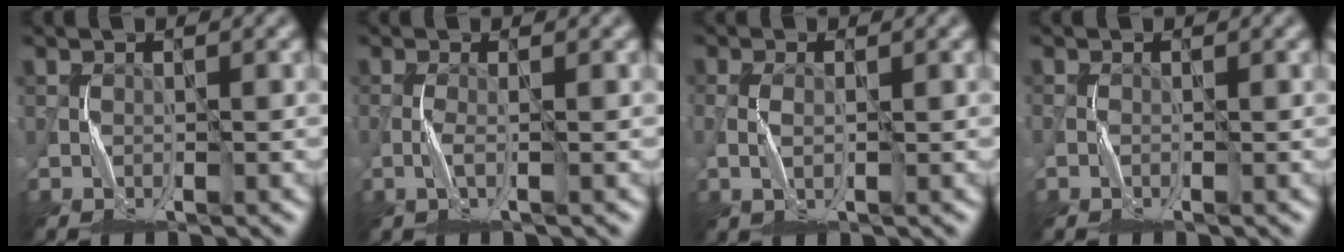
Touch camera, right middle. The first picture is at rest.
{"total": 1.6, "force": [-0.4, 0.2, 1.5], "torque": [-0.037, 0.004, -0.012]}
{"total": 2.2, "force": [-0.1, 1.0, 1.9], "torque": [-0.052, 0.002, -0.004]}
{"total": 0.8, "force": [-0.3, 0.4, 0.6], "torque": [-0.017, 0.001, -0.008]}